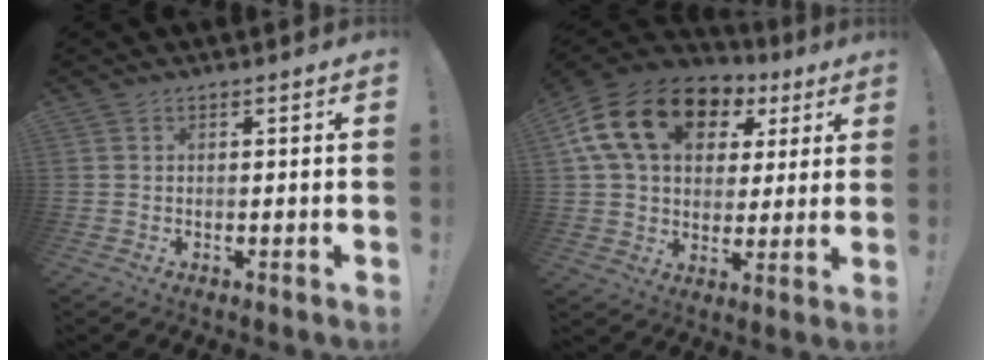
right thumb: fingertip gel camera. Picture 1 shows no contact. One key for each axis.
{"total": 20.7, "fx": 8.3, "fy": 13.9, "fz": 12.9, "tx": -0.216, "ty": -0.021, "tz": 0.154}